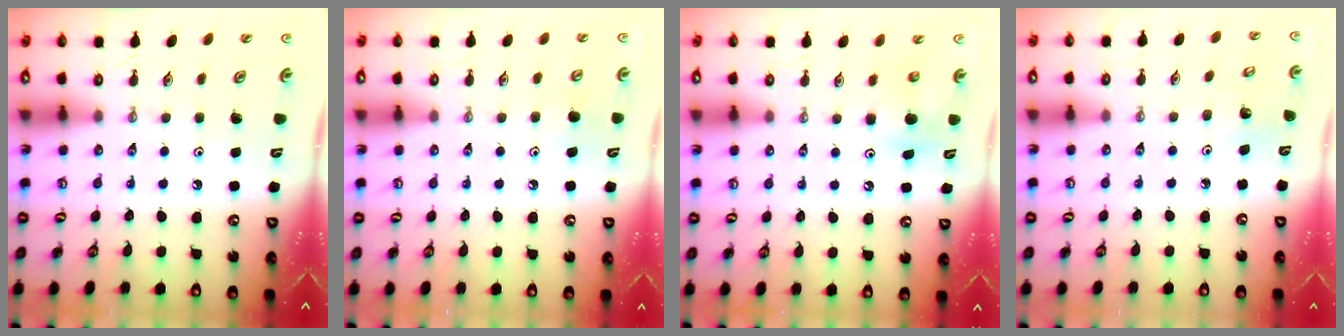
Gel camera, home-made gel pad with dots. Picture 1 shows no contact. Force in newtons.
{"total": 5.6, "press": 5.5, "slide": 1.3}
{"total": 5.4, "press": 5.4, "slide": 0.2}
{"total": 2.3, "press": 2.3, "slide": 0.1}